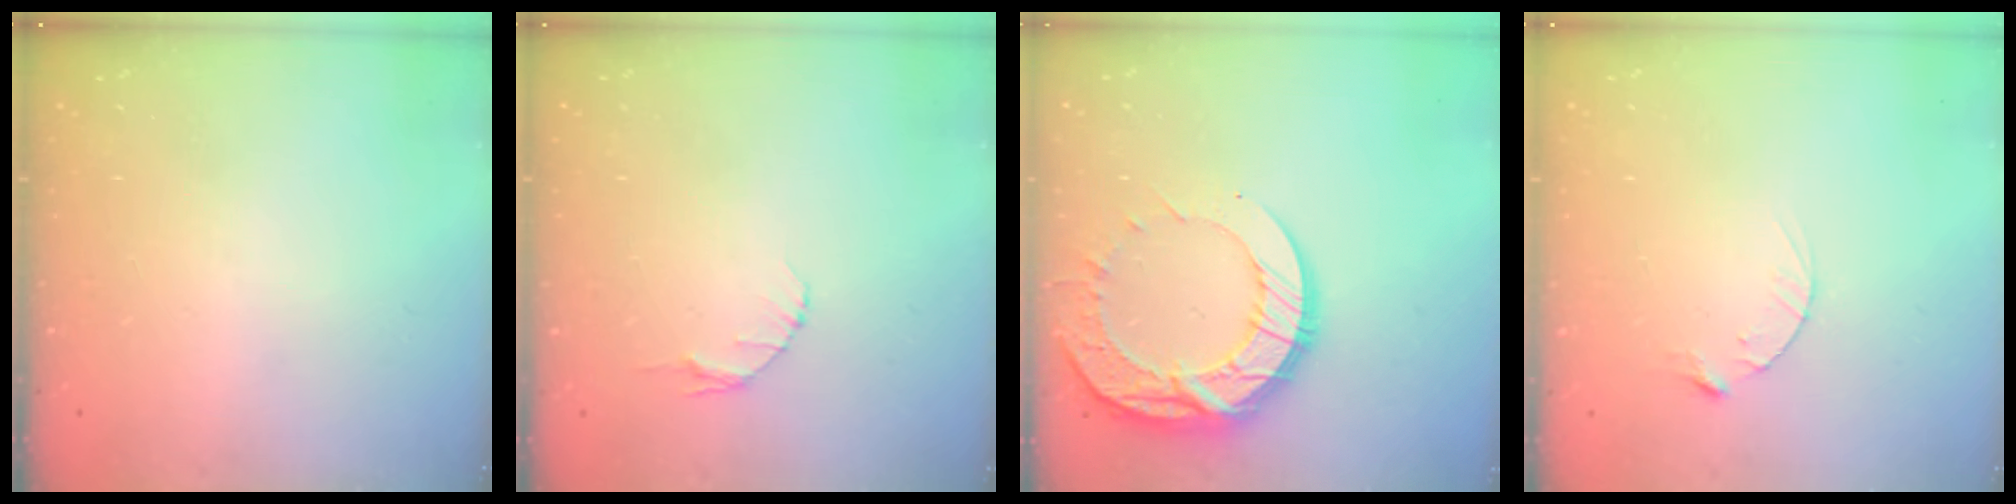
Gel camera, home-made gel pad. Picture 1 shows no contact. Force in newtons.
{"total": 4.0, "press": 4.0, "slide": 0.6}
{"total": 14.6, "press": 14.6, "slide": 1.2}
{"total": 2.8, "press": 2.8, "slide": 0.4}